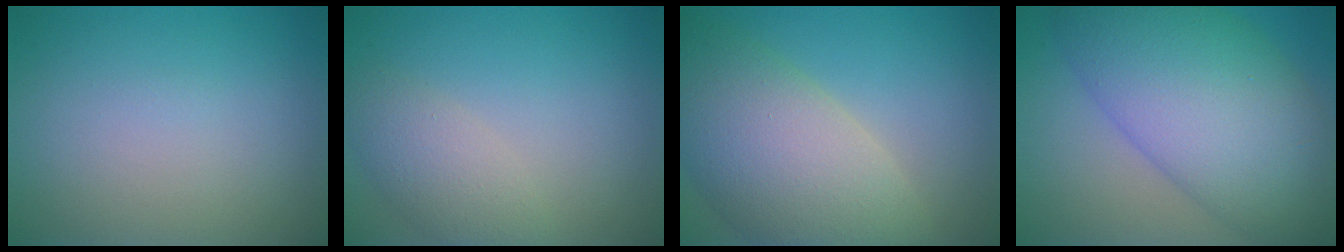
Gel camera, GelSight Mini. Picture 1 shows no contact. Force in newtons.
{"total": 2.9, "press": 2.9, "slide": 0.2}
{"total": 10.7, "press": 10.7, "slide": 0.8}
{"total": 12.3, "press": 12.3, "slide": 0.2}